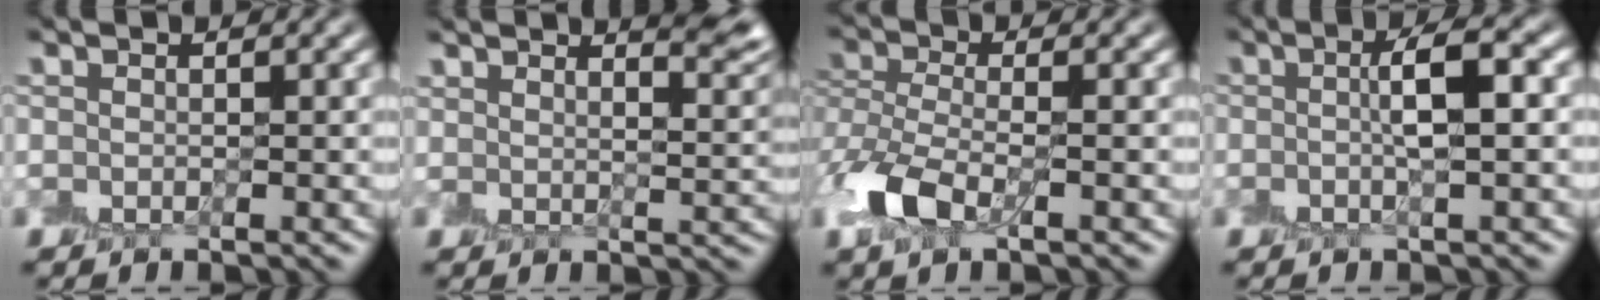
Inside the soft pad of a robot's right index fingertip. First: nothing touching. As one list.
[{"total": 7.1, "force": [5.2, 2.4, 4.1], "torque": [-0.015, 0.040, 0.041]}, {"total": 4.6, "force": [-2.0, 2.6, 3.2], "torque": [-0.078, 0.000, -0.044]}, {"total": 3.1, "force": [0.2, 0.5, 3.1], "torque": [-0.051, 0.010, 0.002]}]